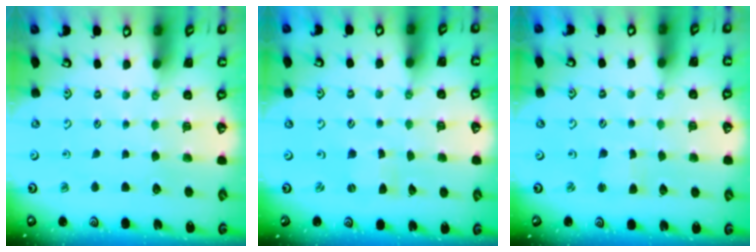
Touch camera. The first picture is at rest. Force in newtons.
{"total": 0.0}
{"total": 2.0, "press": 2.0, "slide": 0.3}